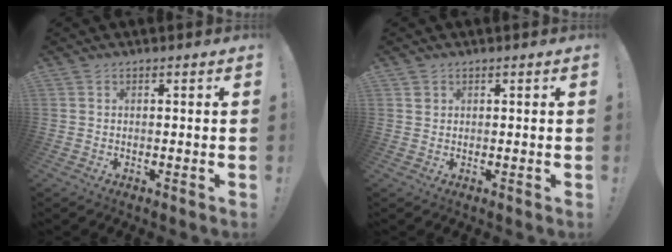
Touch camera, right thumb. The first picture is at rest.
{"total": 1.1, "force": [0.7, 0.9, 0.1], "torque": [-0.002, 0.000, 0.013]}